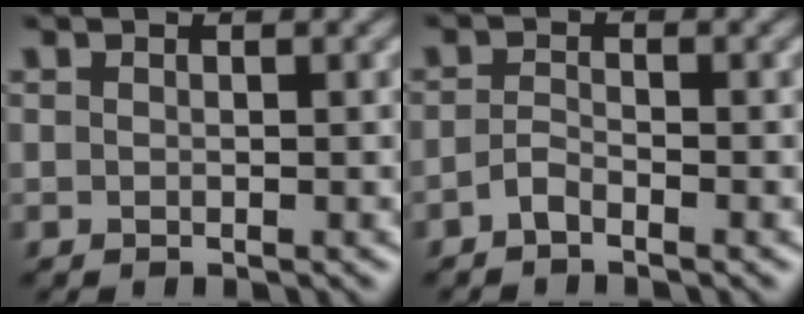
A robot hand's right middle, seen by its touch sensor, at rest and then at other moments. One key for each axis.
{"total": 1.3, "fx": -0.9, "fy": 0.4, "fz": 0.8, "tx": -0.020, "ty": 0.002, "tz": -0.022}